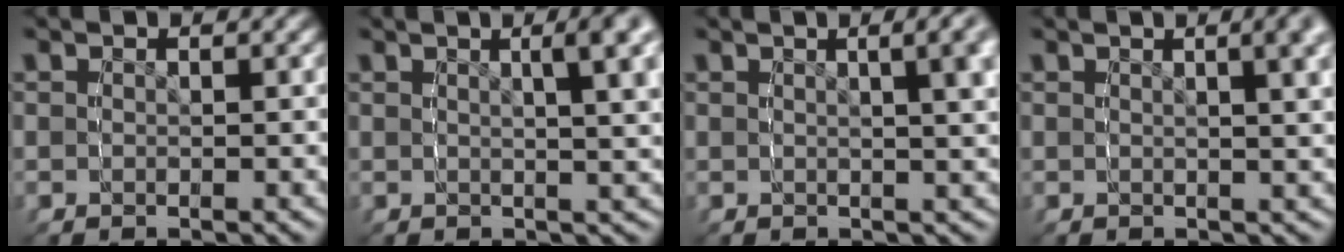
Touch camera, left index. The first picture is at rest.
{"total": 1.5, "force": [0.8, -0.9, 0.9], "torque": [0.012, 0.024, 0.011]}
{"total": 1.1, "force": [0.4, -1.0, 0.4], "torque": [0.006, 0.018, 0.006]}
{"total": 1.3, "force": [0.6, -1.2, -0.2], "torque": [0.014, 0.020, 0.007]}